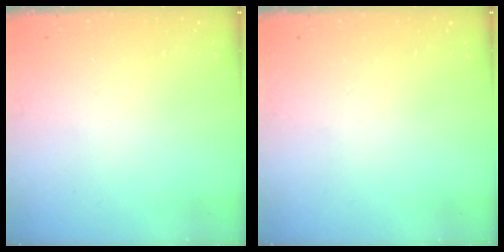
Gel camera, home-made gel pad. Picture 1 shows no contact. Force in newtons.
{"total": 0.0}